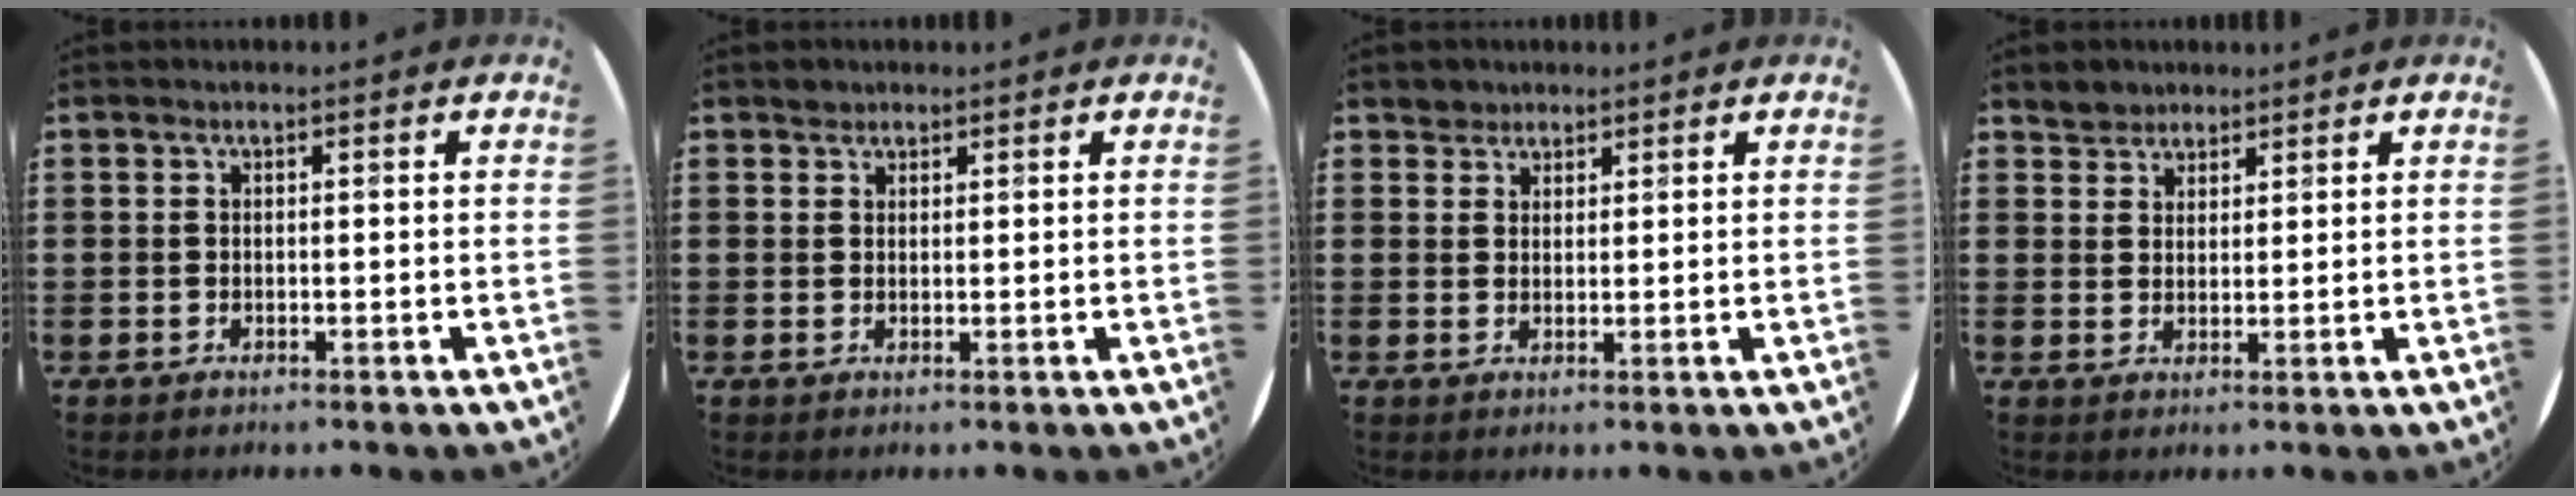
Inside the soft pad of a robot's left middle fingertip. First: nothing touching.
{"total": 1.0, "force": [0.9, 0.4, 0.0], "torque": [0.007, -0.002, 0.017]}
{"total": 2.2, "force": [1.8, 1.1, -0.2], "torque": [0.008, 0.001, 0.036]}
{"total": 2.7, "force": [2.4, 1.1, -0.4], "torque": [0.008, 0.001, 0.047]}